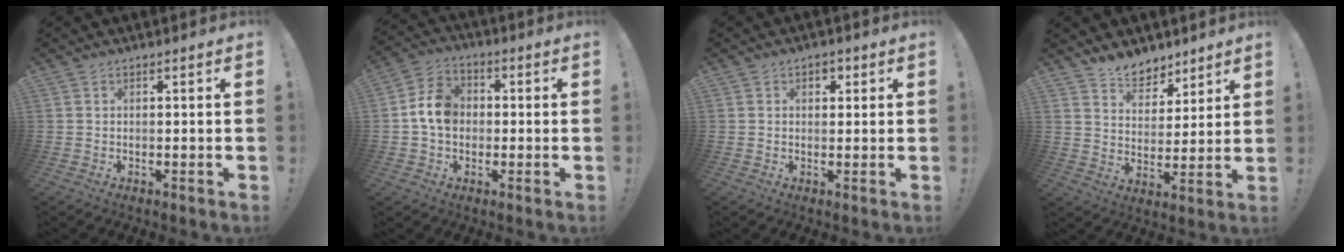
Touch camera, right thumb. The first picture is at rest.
{"total": 9.8, "force": [0.0, 7.6, 6.1], "torque": [-0.099, 0.021, 0.006]}
{"total": 2.4, "force": [0.8, 1.8, 1.3], "torque": [-0.005, 0.000, 0.008]}
{"total": 9.1, "force": [7.5, 4.8, 2.0], "torque": [-0.040, -0.054, 0.147]}